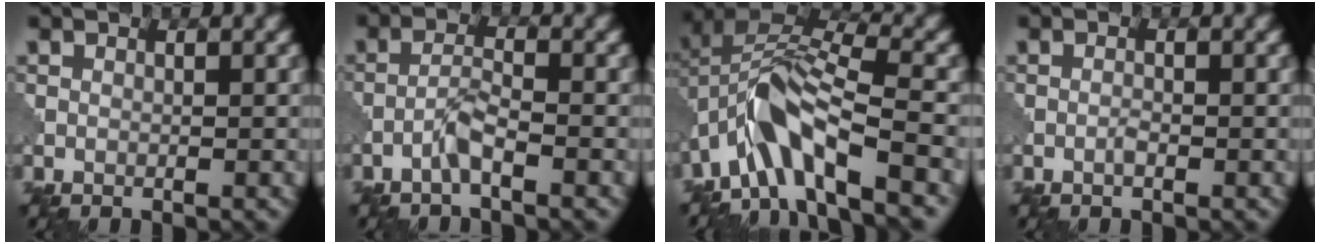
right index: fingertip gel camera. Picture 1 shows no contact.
{"total": 2.2, "force": [-1.5, 0.2, 1.6], "torque": [-0.034, 0.008, -0.035]}
{"total": 8.8, "force": [-3.8, 3.0, 7.3], "torque": [-0.128, 0.016, -0.084]}
{"total": 0.7, "force": [-0.4, 0.1, 0.5], "torque": [-0.013, 0.001, -0.010]}